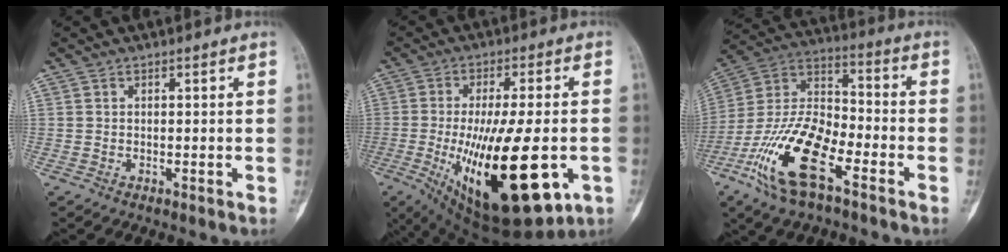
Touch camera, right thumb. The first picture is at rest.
{"total": 24.8, "force": [-6.0, 8.7, 22.4], "torque": [-0.367, -0.020, -0.068]}
{"total": 19.2, "force": [-9.2, 8.1, 14.8], "torque": [-0.291, 0.049, -0.177]}